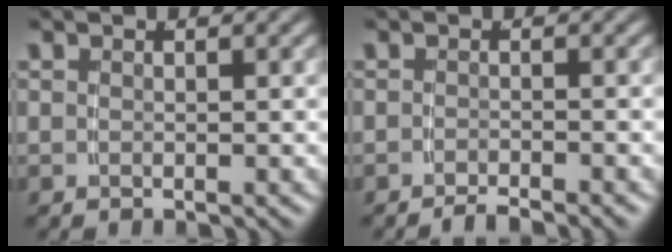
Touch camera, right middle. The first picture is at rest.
{"total": 1.9, "force": [-1.8, -0.1, 0.6], "torque": [-0.007, 0.003, -0.035]}